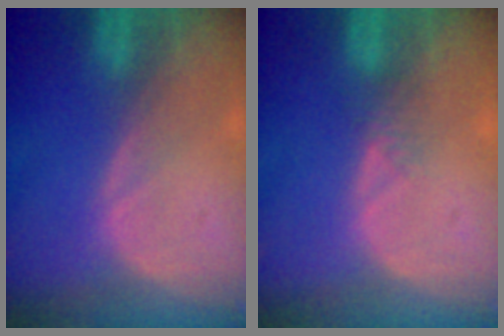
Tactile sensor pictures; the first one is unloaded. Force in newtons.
{"total": 1.6, "press": 1.4, "slide": 0.9}